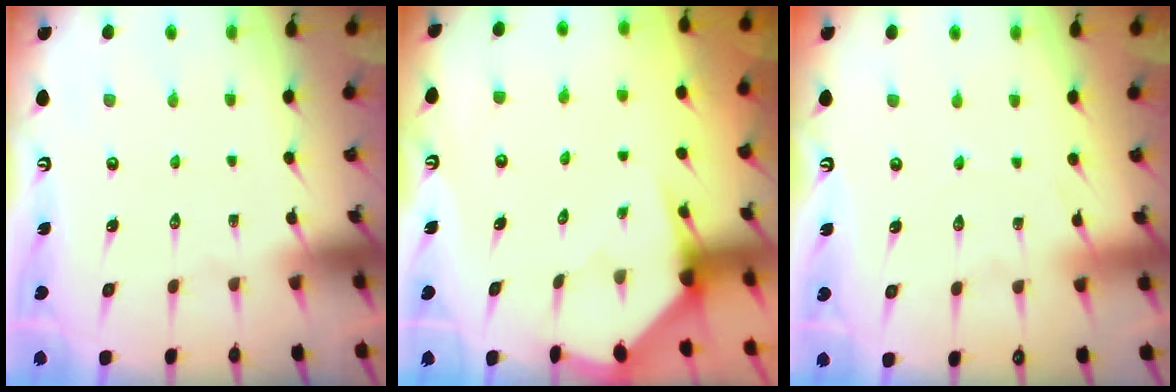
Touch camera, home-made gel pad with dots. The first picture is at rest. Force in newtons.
{"total": 3.3, "press": 3.3, "slide": 0.3}
{"total": 2.9, "press": 2.8, "slide": 0.4}